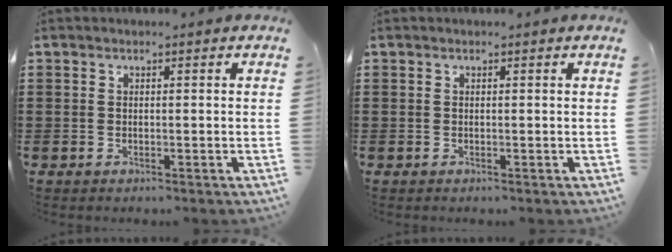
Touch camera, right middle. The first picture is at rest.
{"total": 0.0}